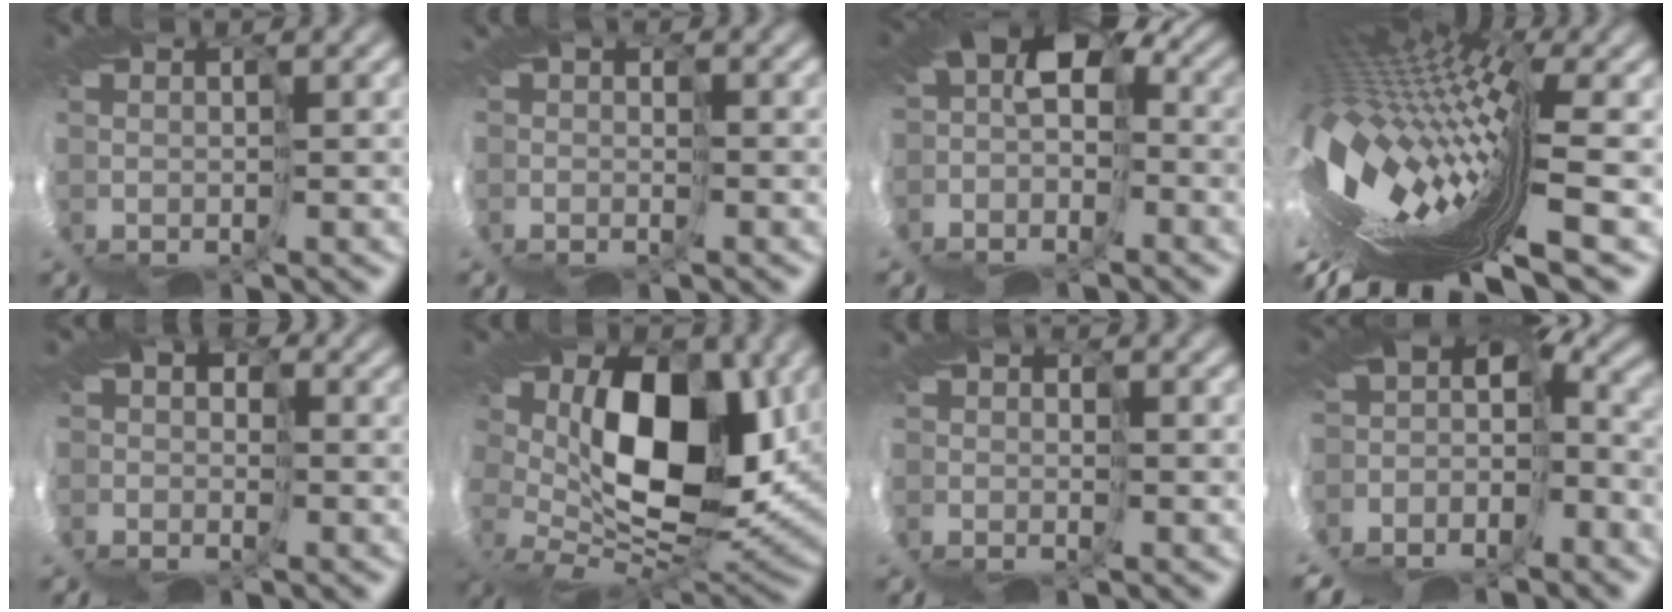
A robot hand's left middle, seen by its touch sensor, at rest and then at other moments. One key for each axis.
{"total": 1.6, "fx": -1.4, "fy": -0.5, "fz": -0.7, "tx": 0.031, "ty": -0.002, "tz": -0.020}
{"total": 5.7, "fx": -1.7, "fy": 4.2, "fz": 3.5, "tx": -0.049, "ty": -0.019, "tz": -0.006}
{"total": 12.6, "fx": -0.6, "fy": 2.5, "fz": 12.4, "tx": -0.209, "ty": -0.046, "tz": 0.000}
{"total": 5.8, "fx": -0.8, "fy": 4.7, "fz": 3.3, "tx": -0.051, "ty": 0.006, "tz": -0.026}
{"total": 9.9, "fx": 3.2, "fy": 5.7, "fz": 7.4, "tx": -0.124, "ty": -0.027, "tz": 0.069}
{"total": 0.8, "fx": -0.6, "fy": 0.5, "fz": 0.1, "tx": 0.017, "ty": 0.004, "tz": -0.010}
{"total": 6.3, "fx": -5.1, "fy": 2.0, "fz": 3.0, "tx": -0.074, "ty": -0.034, "tz": -0.048}